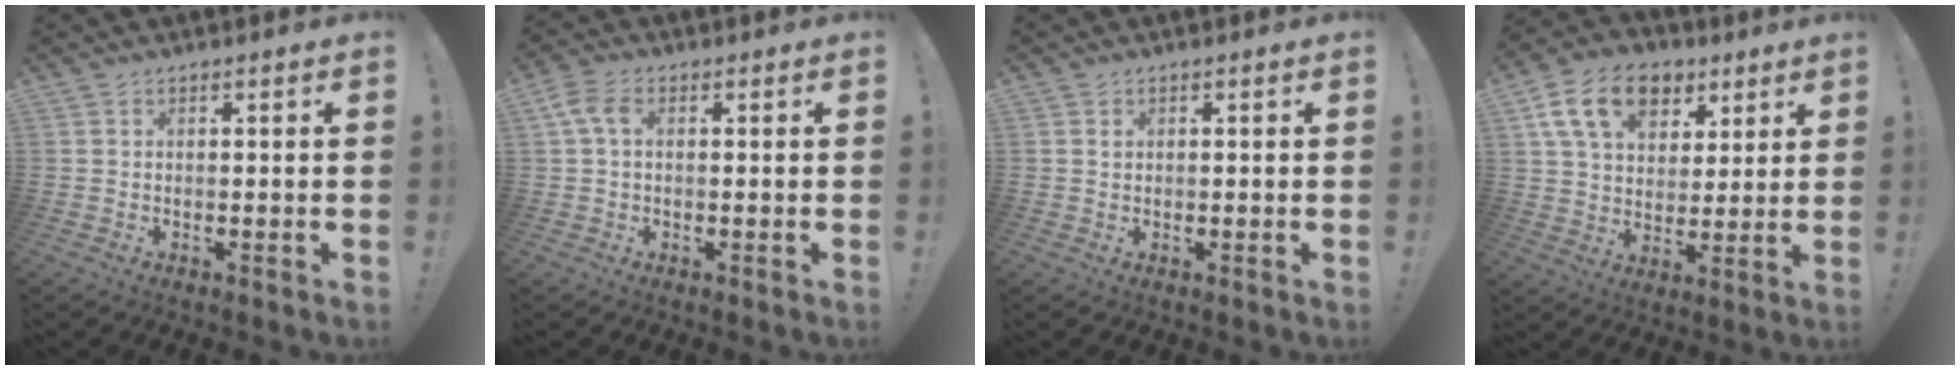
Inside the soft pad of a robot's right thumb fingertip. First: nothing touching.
{"total": 5.1, "force": [0.9, 3.2, 3.9], "torque": [-0.082, 0.011, 0.020]}
{"total": 0.6, "force": [0.2, 0.5, 0.1], "torque": [0.007, 0.000, 0.002]}
{"total": 16.9, "force": [8.2, 11.4, 9.4], "torque": [-0.153, -0.028, 0.154]}